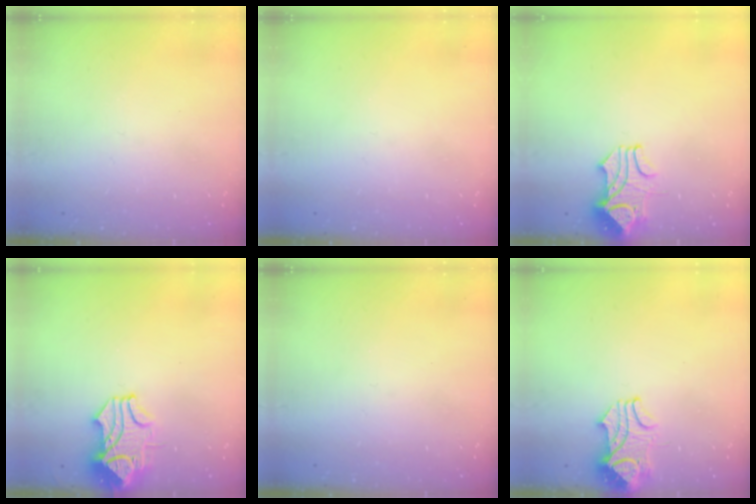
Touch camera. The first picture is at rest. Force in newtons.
{"total": 0.0}
{"total": 1.7, "press": 1.3, "slide": 1.0}
{"total": 1.7, "press": 1.2, "slide": 1.3}
{"total": 0.0}
{"total": 2.4, "press": 2.3, "slide": 0.6}